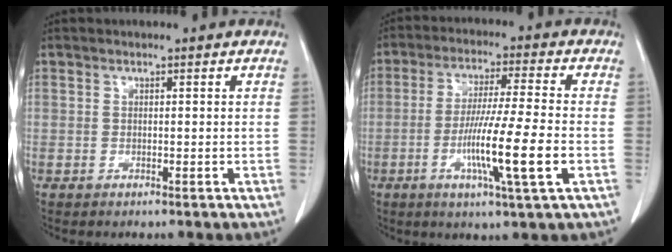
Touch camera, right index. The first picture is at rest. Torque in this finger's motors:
{"motor_torque": [1.85, -0.29, 0.84, 0.21]}